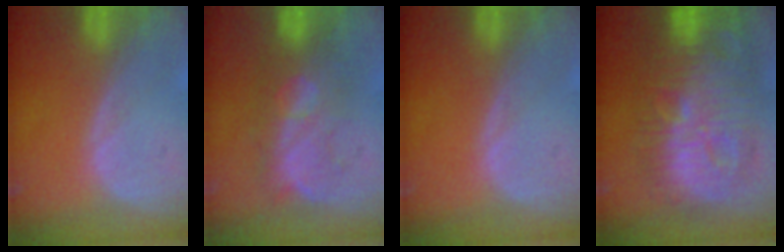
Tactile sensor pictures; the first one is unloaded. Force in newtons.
{"total": 7.7, "press": 7.5, "slide": 1.9}
{"total": 0.0}
{"total": 13.7, "press": 13.6, "slide": 1.2}